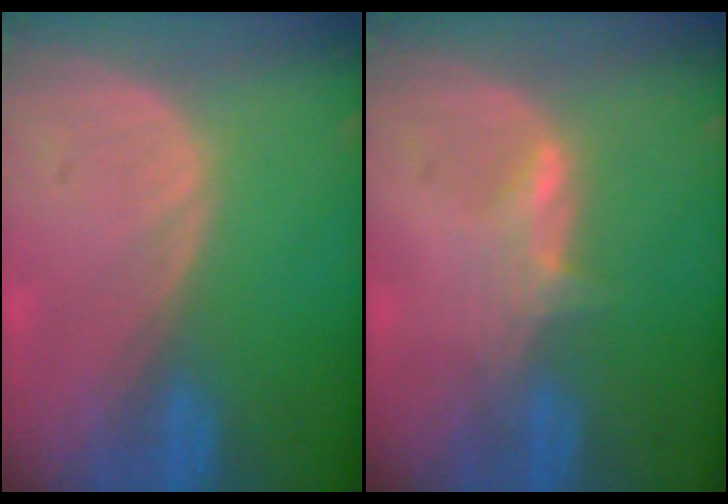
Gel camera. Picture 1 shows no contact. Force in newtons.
{"total": 2.6, "press": 2.5, "slide": 0.3}